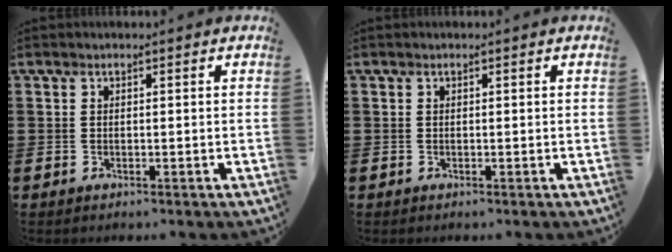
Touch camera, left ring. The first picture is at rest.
{"total": 0.0}